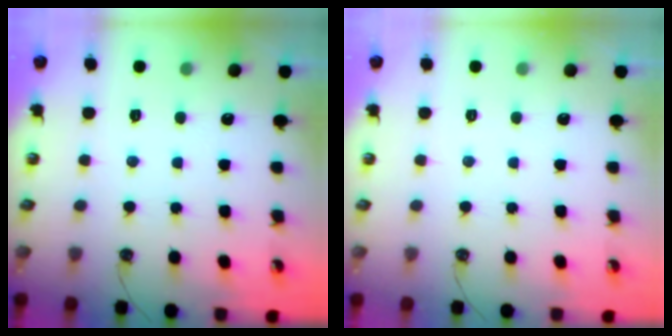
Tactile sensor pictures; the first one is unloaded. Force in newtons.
{"total": 0.0}